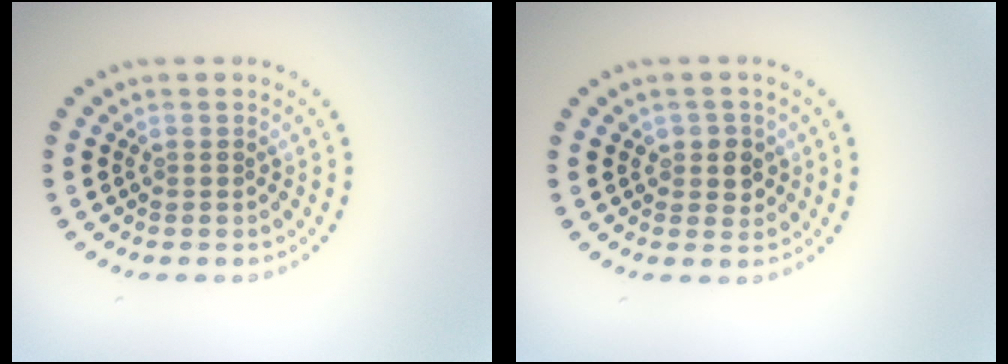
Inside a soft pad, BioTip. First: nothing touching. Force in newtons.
{"total": 1.9, "press": 1.8, "slide": 0.6}